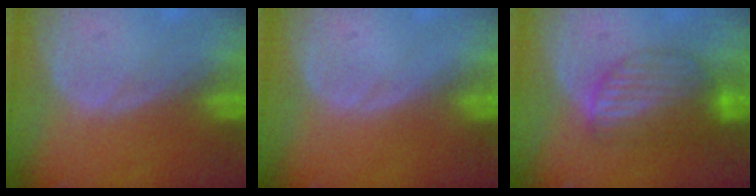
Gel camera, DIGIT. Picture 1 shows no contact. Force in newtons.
{"total": 0.0}
{"total": 6.4, "press": 6.4, "slide": 0.2}